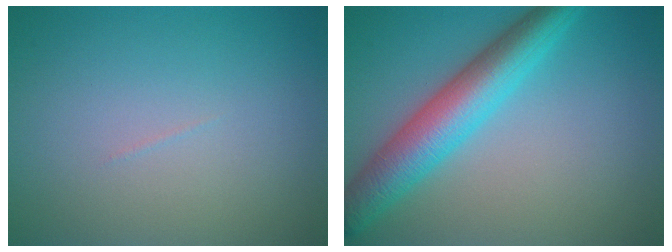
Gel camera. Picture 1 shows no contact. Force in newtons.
{"total": 6.7, "press": 6.7, "slide": 0.0}